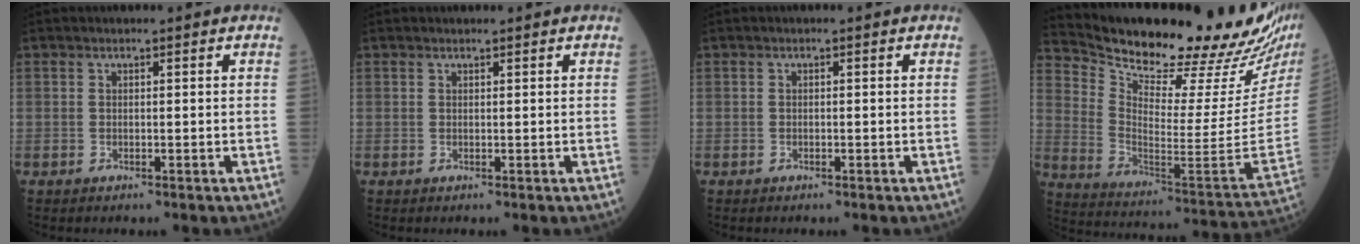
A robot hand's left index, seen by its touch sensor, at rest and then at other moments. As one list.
[{"total": 0.6, "force": [0.5, 0.2, 0.0], "torque": [-0.006, 0.000, 0.009]}, {"total": 0.0}, {"total": 28.9, "force": [25.3, 1.7, 13.7], "torque": [-0.233, -0.117, 0.352]}]